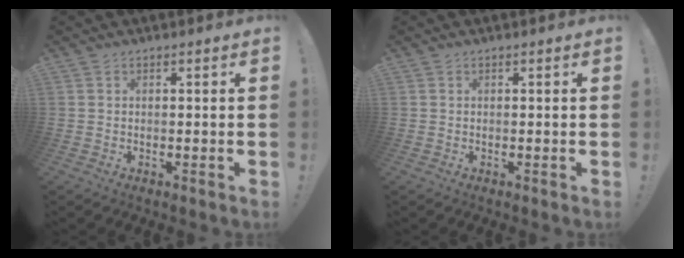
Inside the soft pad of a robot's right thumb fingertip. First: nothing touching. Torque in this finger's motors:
{"motor_torque": [0.00, 0.00, 0.00, 0.00, 0.00]}